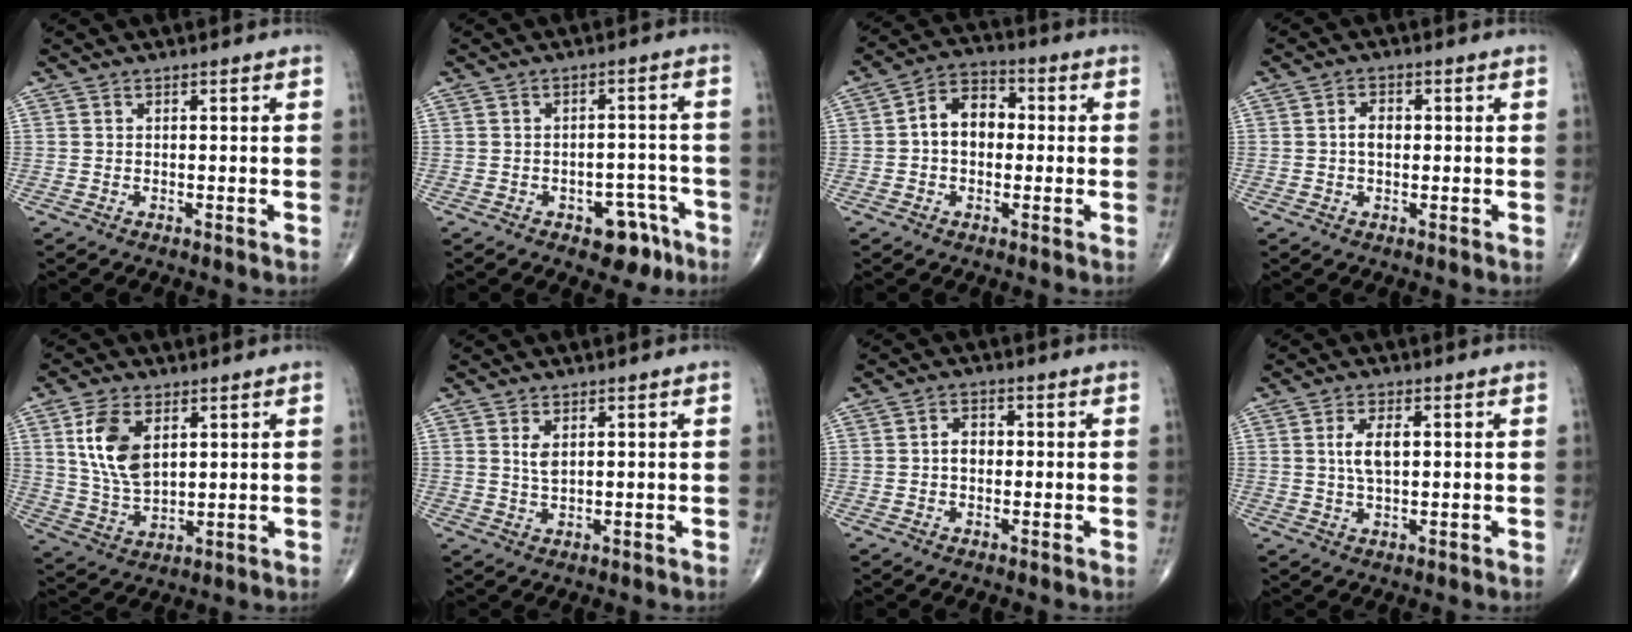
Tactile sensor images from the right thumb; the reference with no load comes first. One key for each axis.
{"total": 6.9, "fx": -4.0, "fy": 4.1, "fz": 3.9, "tx": -0.017, "ty": 0.037, "tz": -0.048}
{"total": 8.3, "fx": 0.2, "fy": 5.9, "fz": 5.9, "tx": -0.077, "ty": 0.027, "tz": -0.007}
{"total": 3.1, "fx": 0.1, "fy": 2.0, "fz": 2.3, "tx": -0.039, "ty": 0.008, "tz": 0.000}
{"total": 10.9, "fx": 3.7, "fy": 6.1, "fz": 8.2, "tx": -0.151, "ty": -0.015, "tz": 0.078}
{"total": 2.4, "fx": 0.9, "fy": 1.1, "fz": 1.9, "tx": -0.035, "ty": -0.005, "tz": 0.024}
{"total": 3.1, "fx": -0.1, "fy": 2.3, "fz": 2.1, "tx": -0.027, "ty": 0.011, "tz": -0.005}
{"total": 5.1, "fx": 1.0, "fy": 2.3, "fz": 4.4, "tx": -0.086, "ty": 0.001, "tz": 0.019}